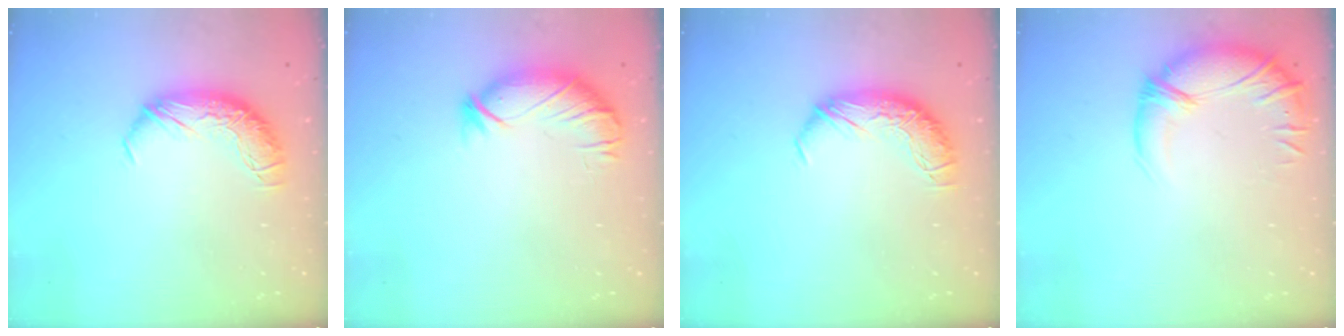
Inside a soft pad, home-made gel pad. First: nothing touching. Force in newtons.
{"total": 3.4, "press": 3.0, "slide": 1.5}
{"total": 0.0}
{"total": 3.0, "press": 1.5, "slide": 2.6}